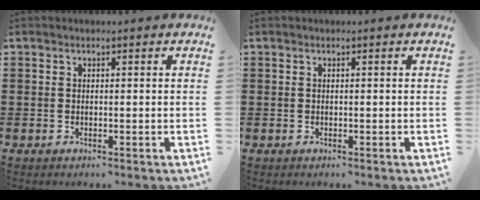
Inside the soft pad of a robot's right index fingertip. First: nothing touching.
{"total": 0.0}